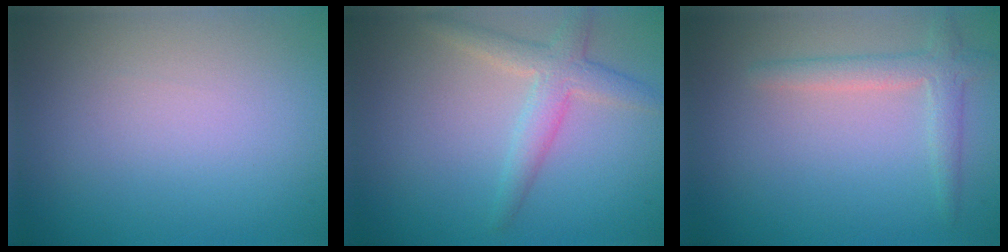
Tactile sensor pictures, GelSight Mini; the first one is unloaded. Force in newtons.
{"total": 3.0, "press": 3.0, "slide": 0.1}
{"total": 2.5, "press": 2.5, "slide": 0.3}